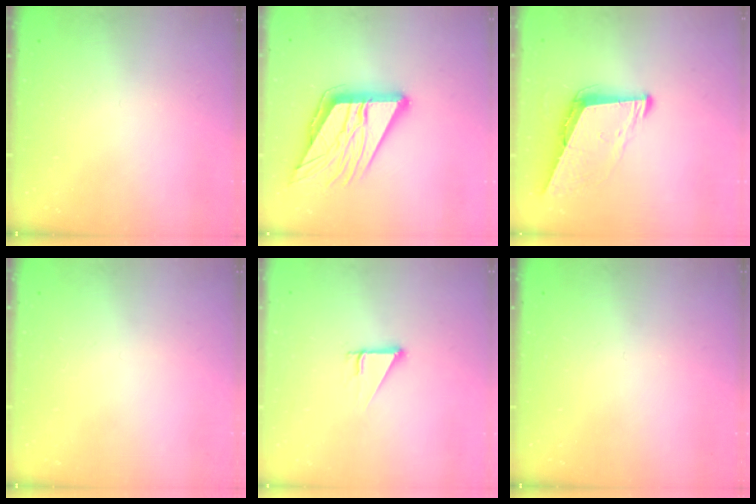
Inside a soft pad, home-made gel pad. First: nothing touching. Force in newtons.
{"total": 17.6, "press": 17.5, "slide": 2.0}
{"total": 8.3, "press": 7.8, "slide": 3.1}
{"total": 0.0}
{"total": 2.5, "press": 2.5, "slide": 0.2}
{"total": 0.0}